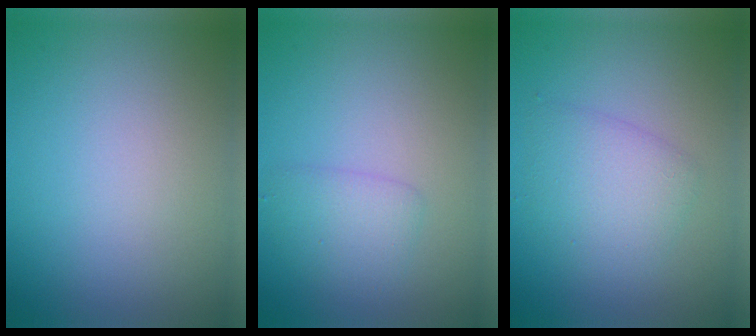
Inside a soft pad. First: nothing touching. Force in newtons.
{"total": 2.0, "press": 2.0, "slide": 0.1}
{"total": 3.2, "press": 3.2, "slide": 0.1}